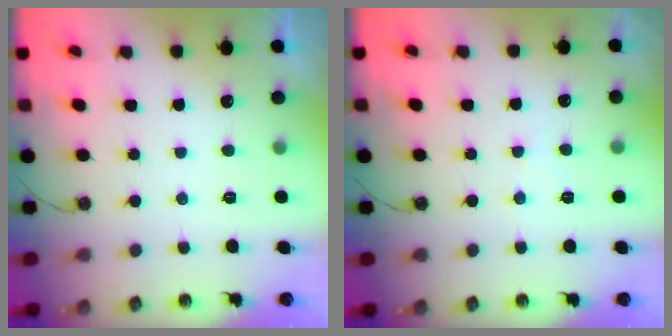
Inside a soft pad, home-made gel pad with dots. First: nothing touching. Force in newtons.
{"total": 5.5, "press": 5.5, "slide": 0.9}